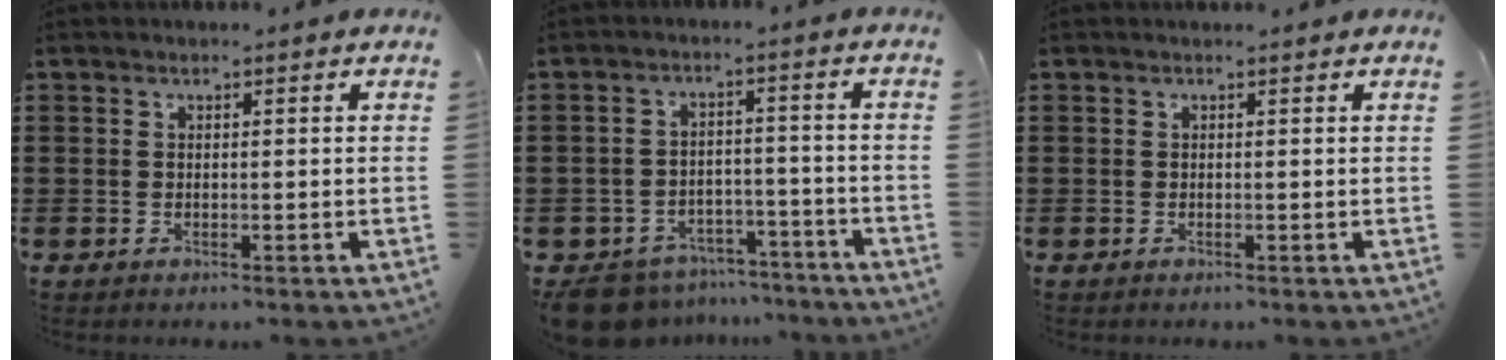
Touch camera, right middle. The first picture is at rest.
{"total": 7.1, "force": [-6.7, 2.0, 1.2], "torque": [-0.030, 0.019, -0.134]}
{"total": 0.5, "force": [0.5, -0.1, 0.2], "torque": [-0.004, -0.001, 0.009]}